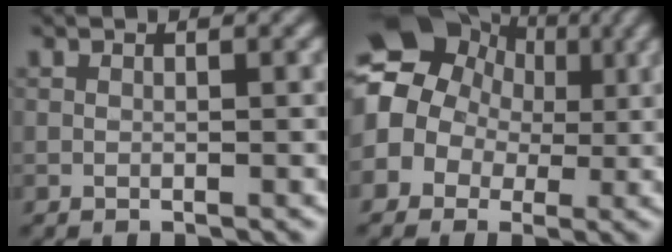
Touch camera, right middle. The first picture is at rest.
{"total": 11.5, "force": [2.0, 10.0, 5.3], "torque": [-0.109, 0.023, 0.003]}